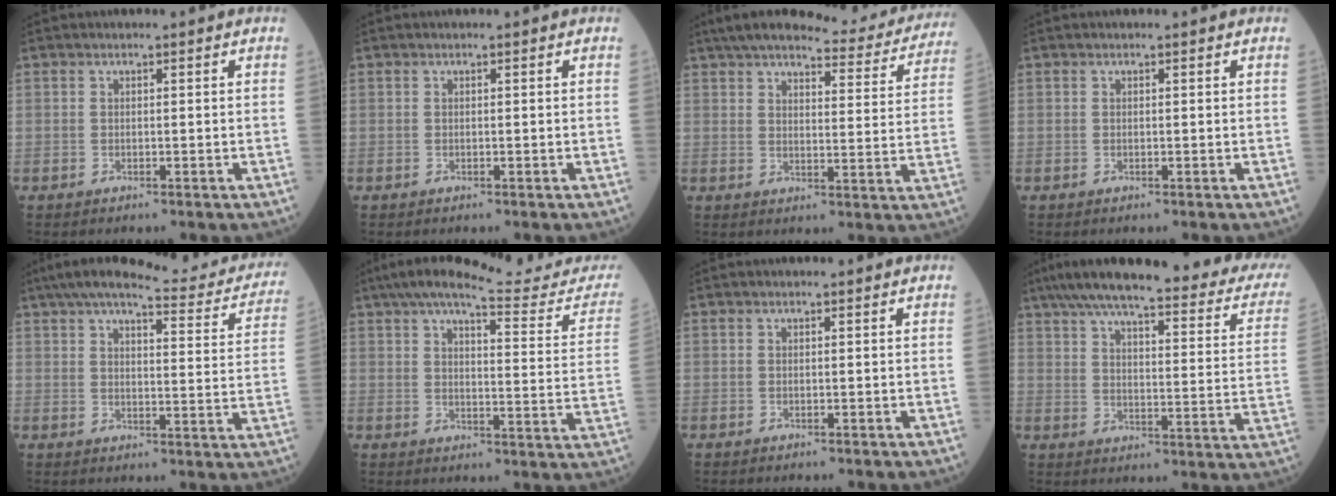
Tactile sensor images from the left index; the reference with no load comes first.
{"total": 0.0}
{"total": 21.1, "force": [18.8, 4.1, 8.5], "torque": [-0.112, -0.015, 0.225]}
{"total": 0.0}
{"total": 24.2, "force": [21.0, 3.7, 11.4], "torque": [-0.158, -0.019, 0.249]}
{"total": 23.3, "force": [21.3, 2.1, 9.2], "torque": [-0.126, -0.045, 0.259]}
{"total": 0.0}
{"total": 28.8, "force": [23.4, 4.8, 16.1], "torque": [-0.232, -0.011, 0.283]}